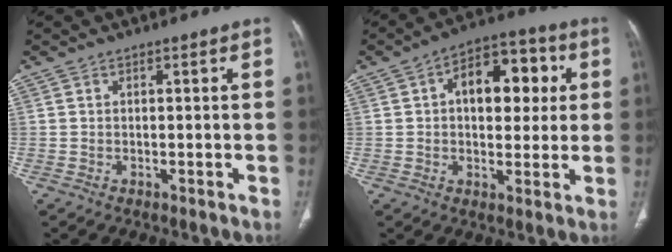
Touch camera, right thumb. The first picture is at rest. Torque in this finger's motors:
{"motor_torque": [-0.62, 1.01, 0.34, 0.38, 0.07]}